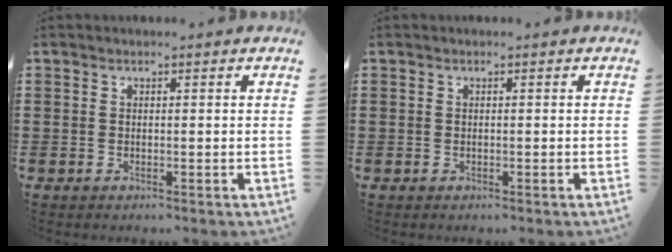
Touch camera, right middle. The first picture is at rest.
{"total": 0.0}